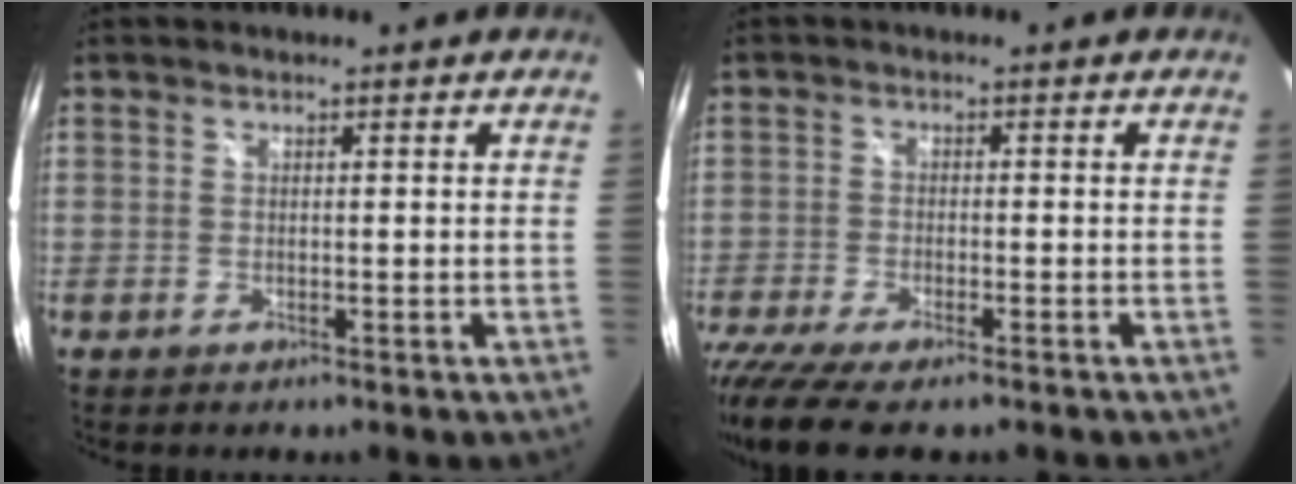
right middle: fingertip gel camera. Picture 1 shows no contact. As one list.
[{"total": 10.6, "force": [-8.4, 2.3, 6.1], "torque": [-0.148, -0.050, -0.151]}]